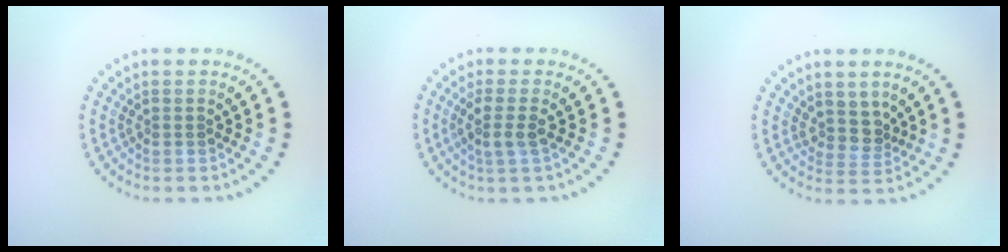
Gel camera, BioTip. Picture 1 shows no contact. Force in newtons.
{"total": 2.1, "press": 1.7, "slide": 1.2}
{"total": 2.3, "press": 1.7, "slide": 1.6}